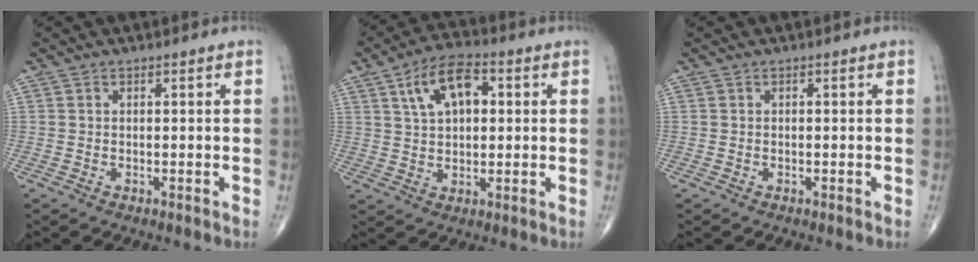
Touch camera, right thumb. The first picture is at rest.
{"total": 10.5, "force": [3.3, 5.8, 8.1], "torque": [-0.128, 0.008, 0.052]}
{"total": 0.0}